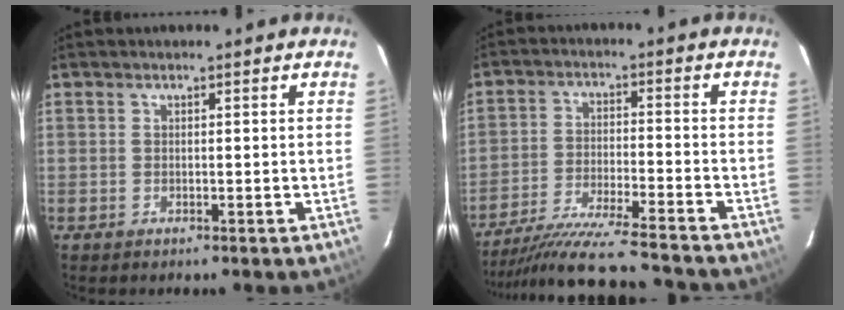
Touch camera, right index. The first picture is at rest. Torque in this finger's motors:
{"motor_torque": [1.17, -0.97, 0.46, 0.12]}